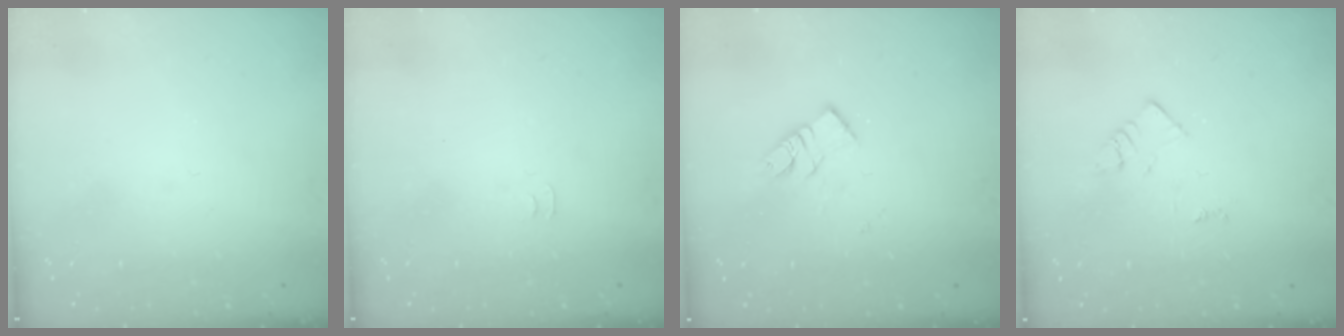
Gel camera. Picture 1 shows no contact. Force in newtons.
{"total": 3.1, "press": 3.0, "slide": 0.5}
{"total": 9.1, "press": 9.1, "slide": 0.4}
{"total": 3.1, "press": 3.1, "slide": 0.4}